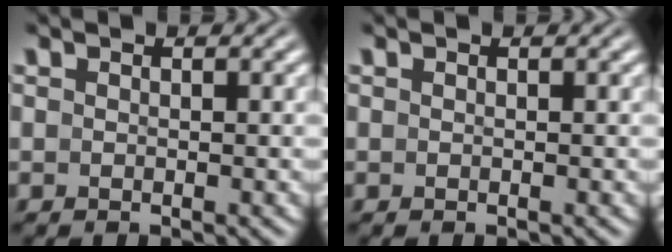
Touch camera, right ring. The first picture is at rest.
{"total": 0.0}